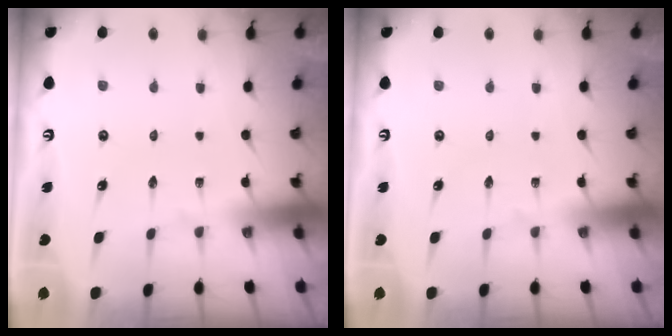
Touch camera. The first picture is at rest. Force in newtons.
{"total": 0.0}